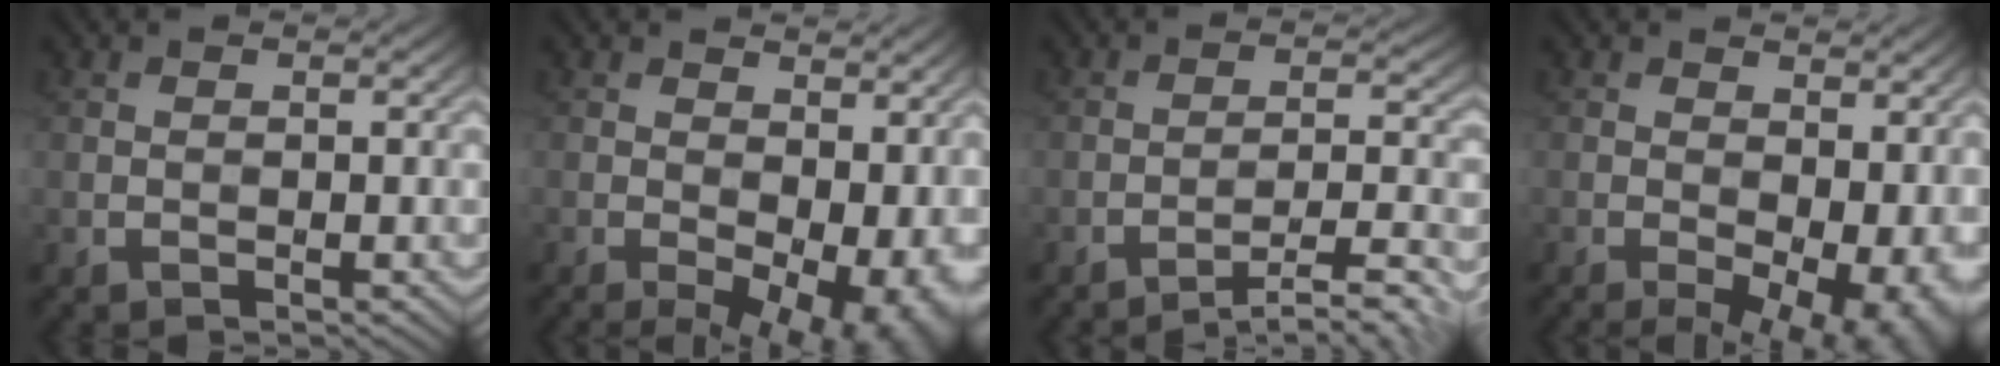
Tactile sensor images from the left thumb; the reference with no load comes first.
{"total": 12.6, "force": [-1.7, 7.0, 10.3], "torque": [-0.135, -0.026, 0.002]}
{"total": 6.9, "force": [-5.3, 0.9, 4.3], "torque": [-0.076, 0.017, -0.081]}
{"total": 11.2, "force": [-2.0, 5.9, 9.3], "torque": [-0.123, -0.020, -0.007]}